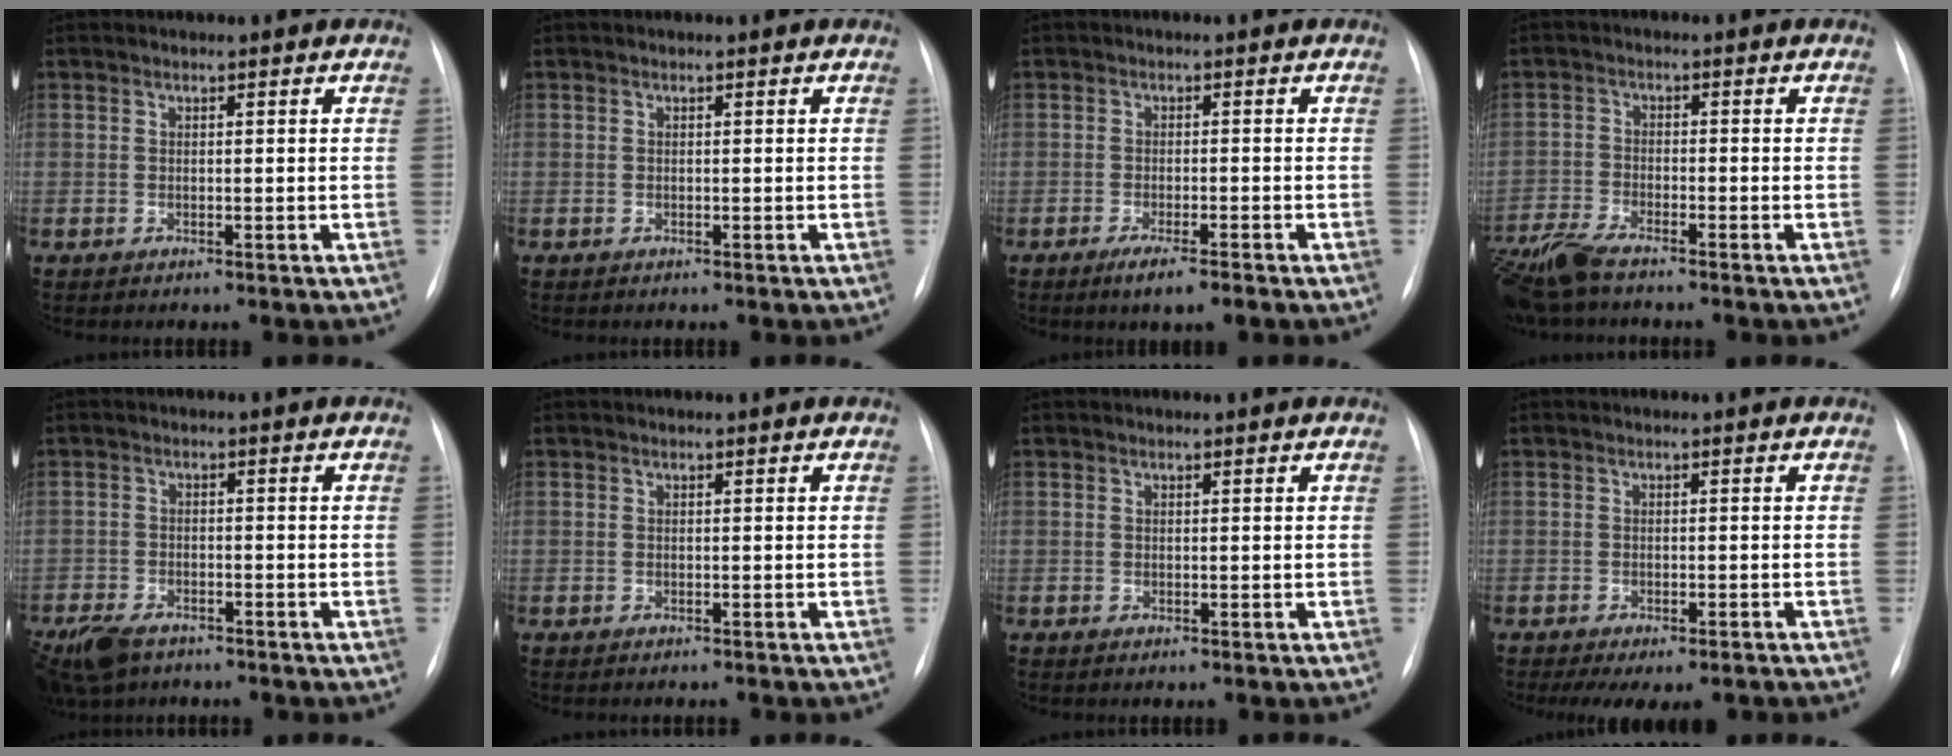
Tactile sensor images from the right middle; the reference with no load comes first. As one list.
[{"total": 0.0}, {"total": 4.0, "force": [-2.7, 0.1, 2.9], "torque": [-0.052, -0.009, -0.045]}, {"total": 7.3, "force": [-6.2, 1.4, 3.7], "torque": [-0.081, -0.021, -0.119]}, {"total": 10.3, "force": [-7.5, 5.2, 4.9], "torque": [-0.116, -0.014, -0.124]}, {"total": 1.0, "force": [-0.9, 0.1, 0.3], "torque": [-0.004, -0.002, -0.012]}, {"total": 0.0}, {"total": 8.4, "force": [-6.6, 2.8, 4.4], "torque": [-0.056, -0.001, -0.087]}]